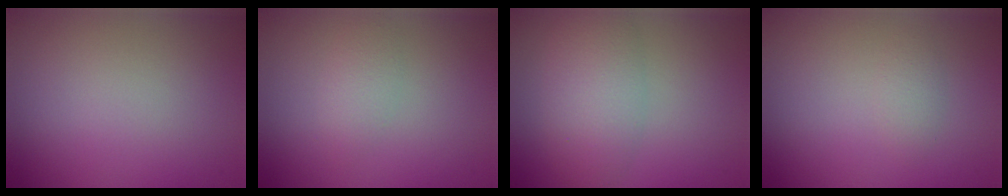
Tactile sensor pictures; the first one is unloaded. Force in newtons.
{"total": 1.5, "press": 1.5, "slide": 0.0}
{"total": 4.3, "press": 4.2, "slide": 0.2}
{"total": 0.9, "press": 0.9, "slide": 0.0}